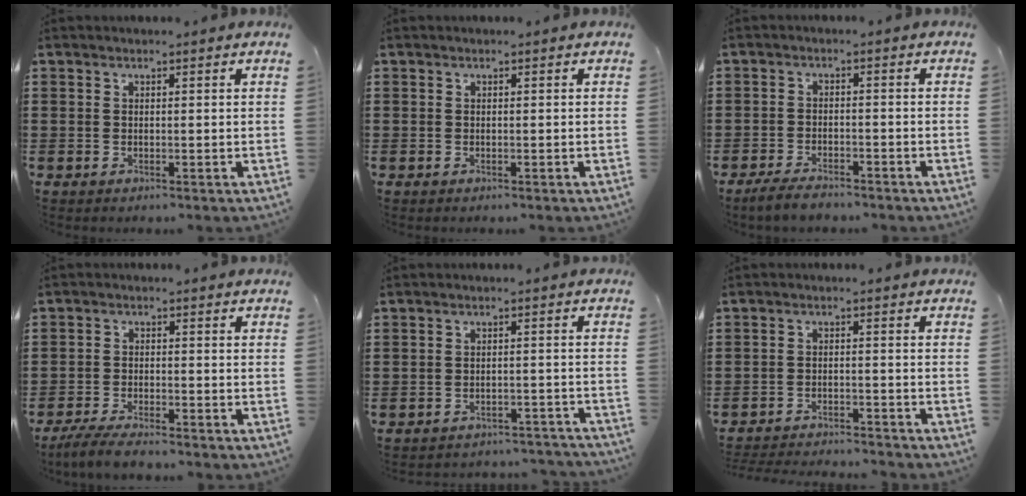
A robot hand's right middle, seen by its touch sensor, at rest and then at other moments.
{"total": 0.0}
{"total": 3.4, "force": [-3.1, 0.9, 1.2], "torque": [-0.029, 0.003, -0.063]}
{"total": 4.3, "force": [-4.0, 0.6, 1.4], "torque": [-0.038, -0.006, -0.081]}
{"total": 2.9, "force": [-2.8, 0.3, 0.2], "torque": [-0.008, 0.002, -0.061]}
{"total": 3.4, "force": [-3.4, 0.2, 0.2], "torque": [-0.008, 0.001, -0.073]}